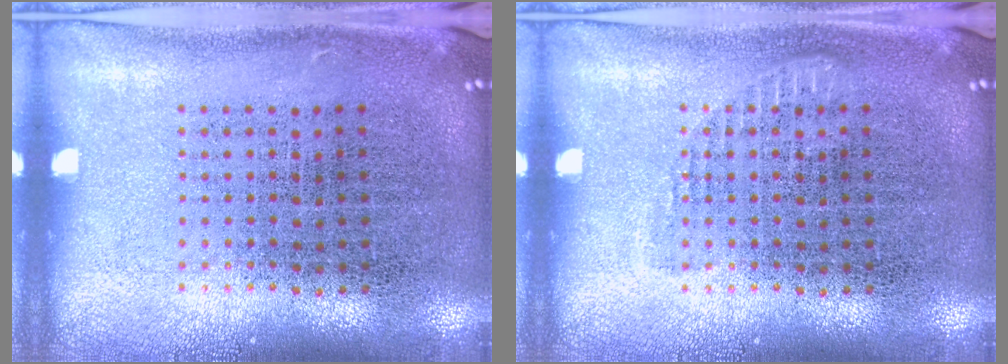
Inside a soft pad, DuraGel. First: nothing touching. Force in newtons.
{"total": 0.7, "press": 0.7, "slide": 0.3}